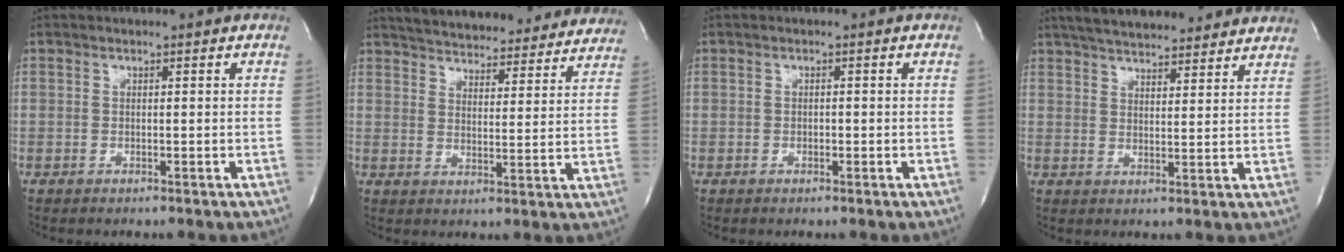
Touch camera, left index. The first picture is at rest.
{"total": 26.2, "force": [24.5, 6.0, 7.2], "torque": [-0.112, -0.031, 0.299]}
{"total": 0.6, "force": [-0.3, 0.3, 0.3], "torque": [-0.003, -0.001, -0.007]}
{"total": 17.8, "force": [15.8, 3.8, 7.3], "torque": [-0.112, 0.033, 0.217]}